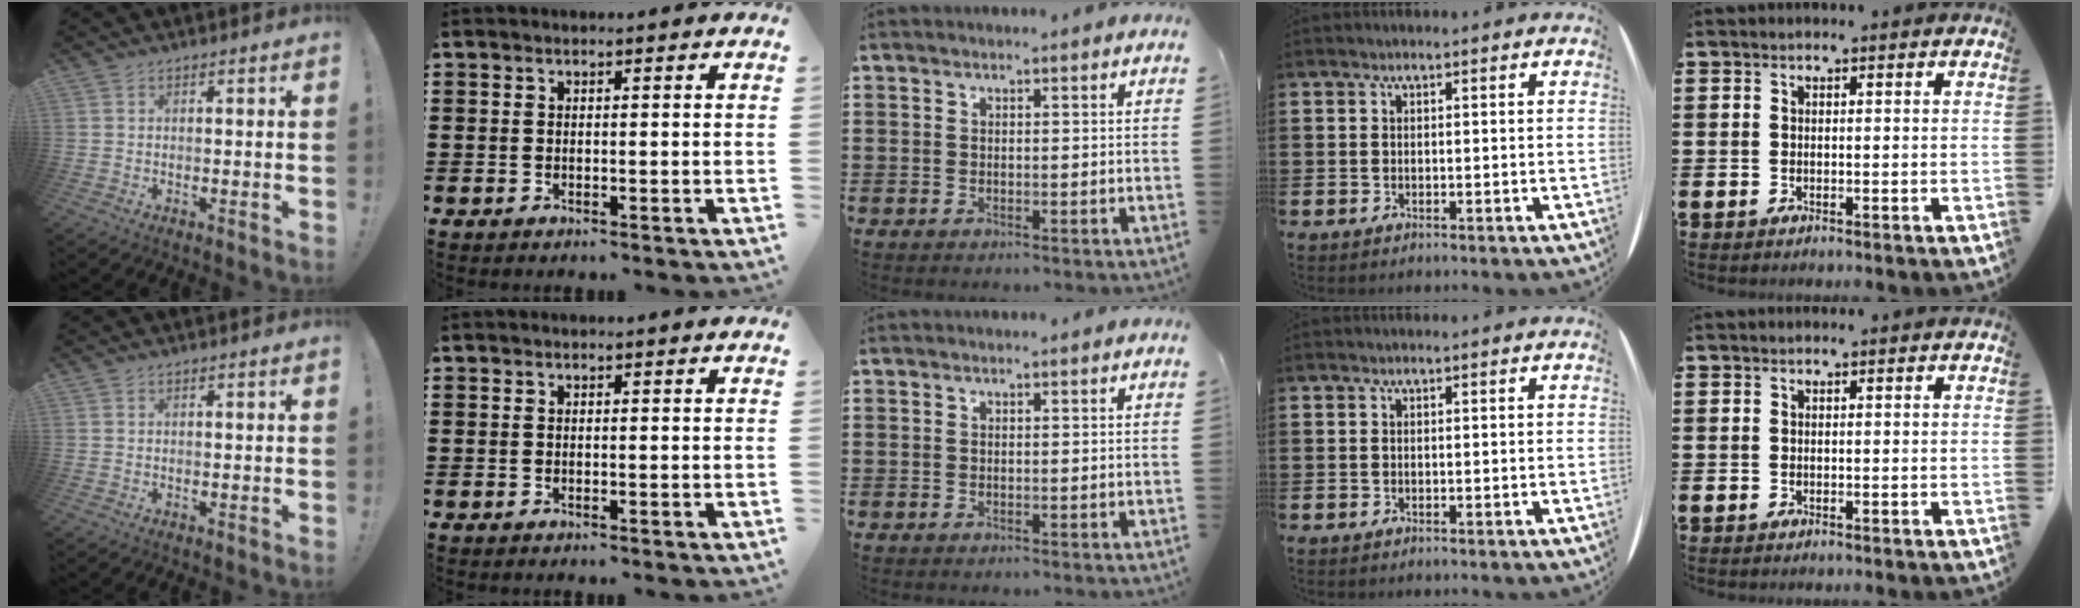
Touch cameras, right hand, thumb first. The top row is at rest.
{}